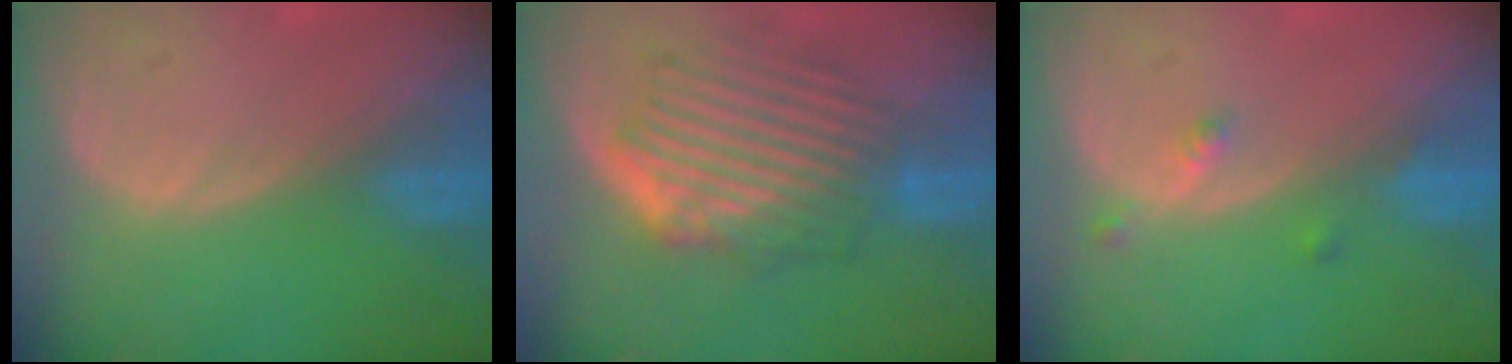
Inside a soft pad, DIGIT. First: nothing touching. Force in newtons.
{"total": 9.4, "press": 8.4, "slide": 4.3}
{"total": 2.2, "press": 1.8, "slide": 1.3}